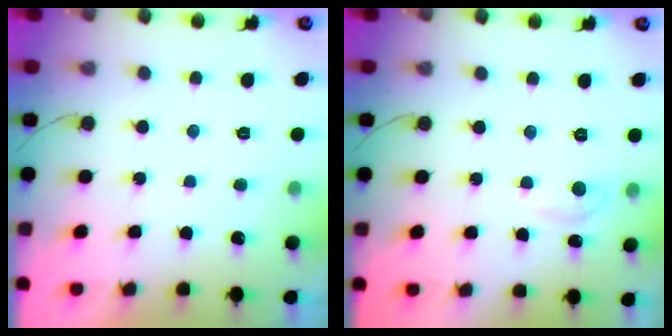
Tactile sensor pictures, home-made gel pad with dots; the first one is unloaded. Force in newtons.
{"total": 2.8, "press": 2.8, "slide": 0.4}